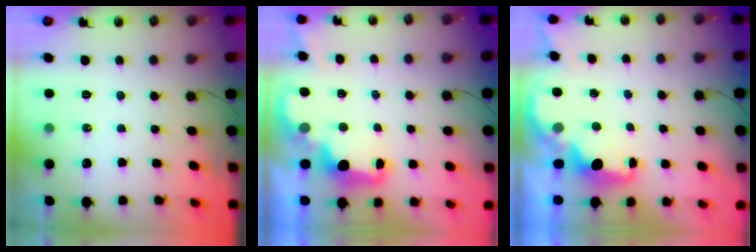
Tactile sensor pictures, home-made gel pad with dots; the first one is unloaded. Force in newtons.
{"total": 2.9, "press": 2.8, "slide": 0.9}
{"total": 2.2, "press": 2.1, "slide": 0.8}